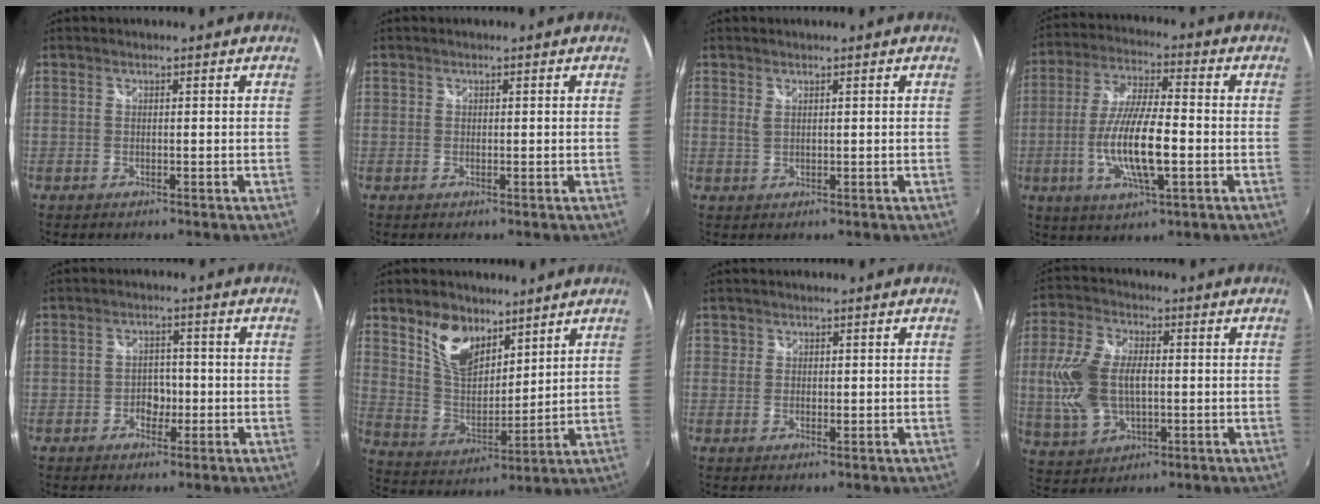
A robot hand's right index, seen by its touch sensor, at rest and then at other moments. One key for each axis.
{"total": 0.0}
{"total": 1.2, "fx": 0.7, "fy": 0.4, "fz": 0.9, "tx": -0.017, "ty": 0.000, "tz": 0.012}
{"total": 13.4, "fx": -3.2, "fy": 3.0, "fz": 12.6, "tx": -0.252, "ty": -0.007, "tz": -0.060}
{"total": 3.5, "fx": -1.3, "fy": 2.7, "fz": 1.9, "tx": -0.031, "ty": 0.006, "tz": -0.020}
{"total": 11.6, "fx": 7.5, "fy": 6.2, "fz": 6.3, "tx": -0.117, "ty": 0.006, "tz": 0.147}
{"total": 1.2, "fx": 0.3, "fy": 1.1, "fz": 0.4, "tx": -0.006, "ty": 0.000, "tz": 0.001}
{"total": 13.4, "fx": -0.2, "fy": 8.0, "fz": 10.7, "tx": -0.232, "ty": 0.007, "tz": 0.004}